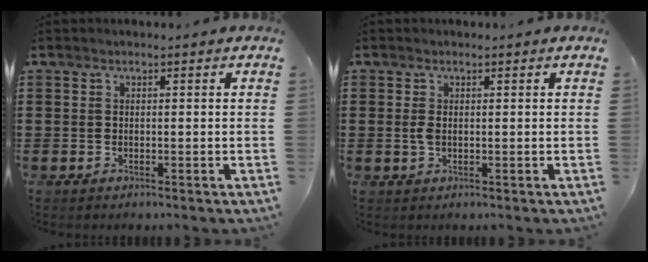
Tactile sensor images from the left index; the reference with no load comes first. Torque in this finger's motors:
{"motor_torque": [0.26, 0.18, 0.18, 0.05]}